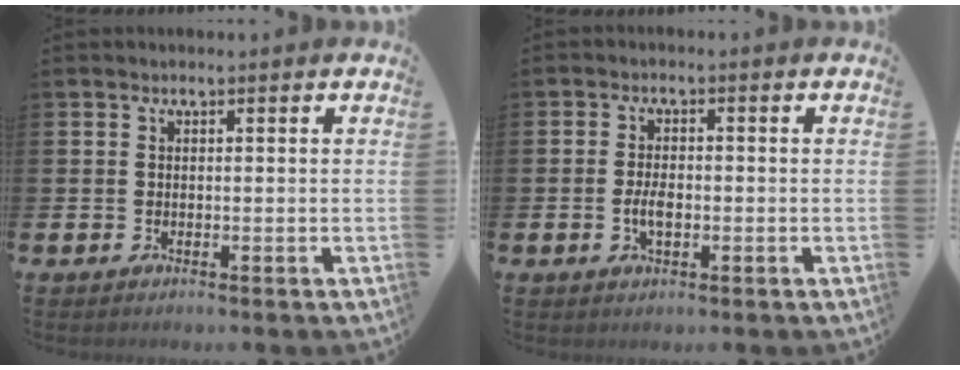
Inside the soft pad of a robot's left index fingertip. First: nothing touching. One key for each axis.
{"total": 2.9, "fx": -0.6, "fy": 1.4, "fz": 2.5, "tx": -0.044, "ty": 0.001, "tz": -0.011}